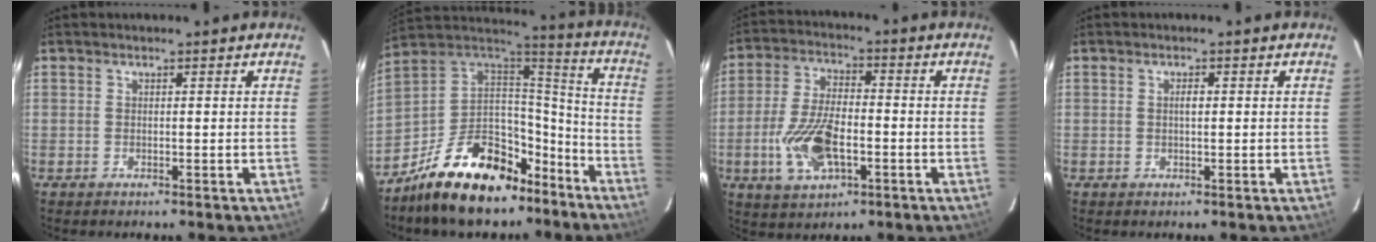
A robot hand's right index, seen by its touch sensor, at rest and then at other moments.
{"total": 23.2, "force": [-15.2, 11.8, 13.0], "torque": [-0.249, 0.033, -0.233]}
{"total": 12.4, "force": [-3.6, 6.1, 10.2], "torque": [-0.216, -0.004, -0.064]}
{"total": 1.3, "force": [0.1, 0.6, 1.1], "torque": [-0.021, 0.001, 0.000]}